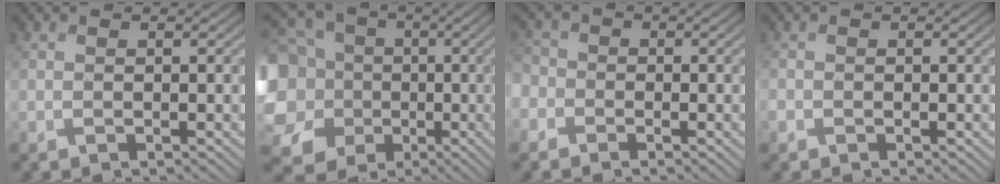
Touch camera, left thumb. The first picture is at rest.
{"total": 17.1, "force": [-1.2, 15.4, 7.2], "torque": [-0.270, 0.008, -0.030]}
{"total": 3.3, "force": [-1.7, 2.7, 1.0], "torque": [-0.035, 0.000, -0.047]}
{"total": 0.7, "force": [-0.5, 0.5, 0.1], "torque": [-0.005, -0.002, -0.010]}